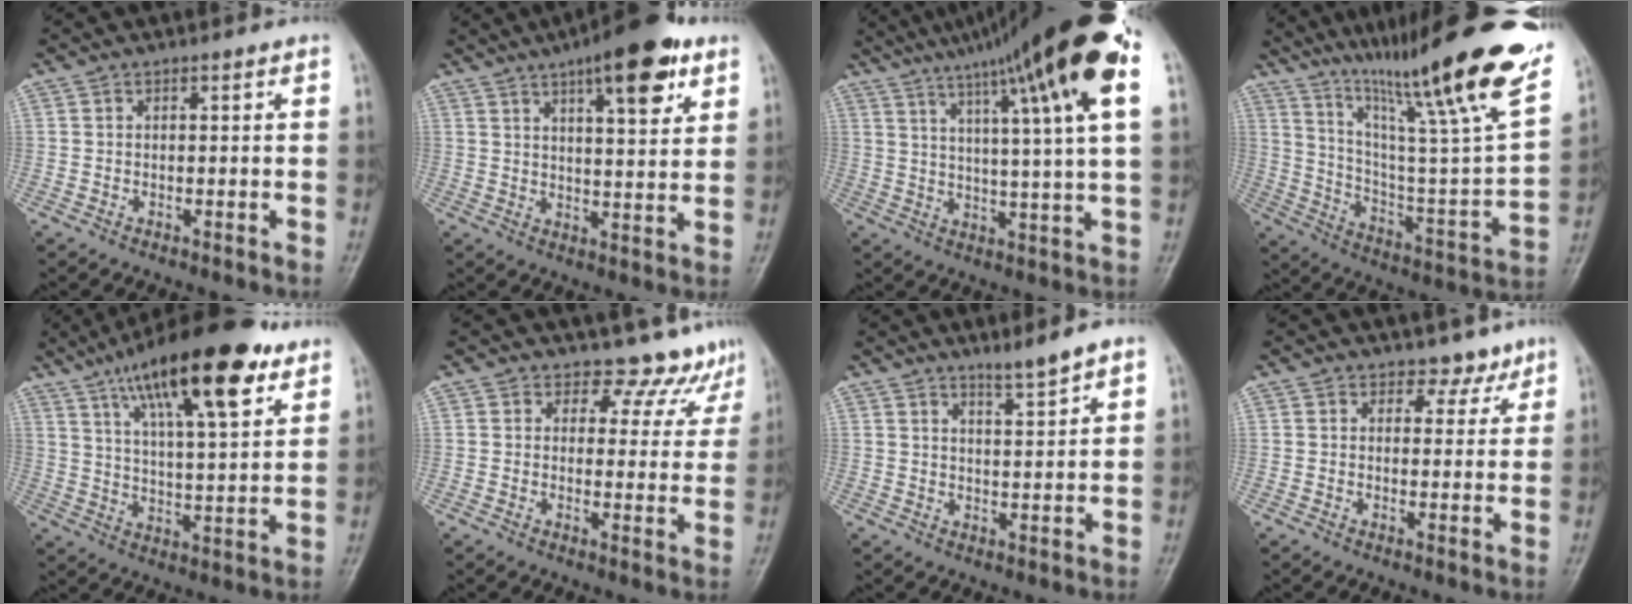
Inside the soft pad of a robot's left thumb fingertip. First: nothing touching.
{"total": 14.0, "force": [7.7, 4.3, 10.8], "torque": [-0.132, -0.026, 0.108]}
{"total": 23.1, "force": [12.5, 1.4, 19.4], "torque": [-0.296, -0.006, 0.179]}
{"total": 32.2, "force": [21.3, 4.0, 23.8], "torque": [-0.351, -0.072, 0.334]}
{"total": 21.3, "force": [12.2, 6.2, 16.4], "torque": [-0.246, -0.031, 0.198]}
{"total": 8.9, "force": [7.9, 4.1, -0.3], "torque": [0.054, -0.048, 0.072]}
{"total": 3.9, "force": [3.2, -0.2, 2.1], "torque": [-0.036, -0.029, 0.059]}
{"total": 3.4, "force": [2.7, 2.1, 0.2], "torque": [0.025, -0.017, 0.030]}